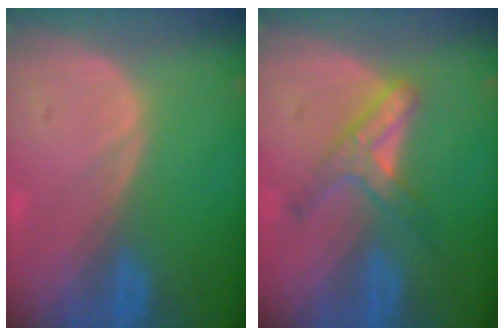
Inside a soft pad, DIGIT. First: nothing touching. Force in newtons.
{"total": 5.2, "press": 5.2, "slide": 0.9}